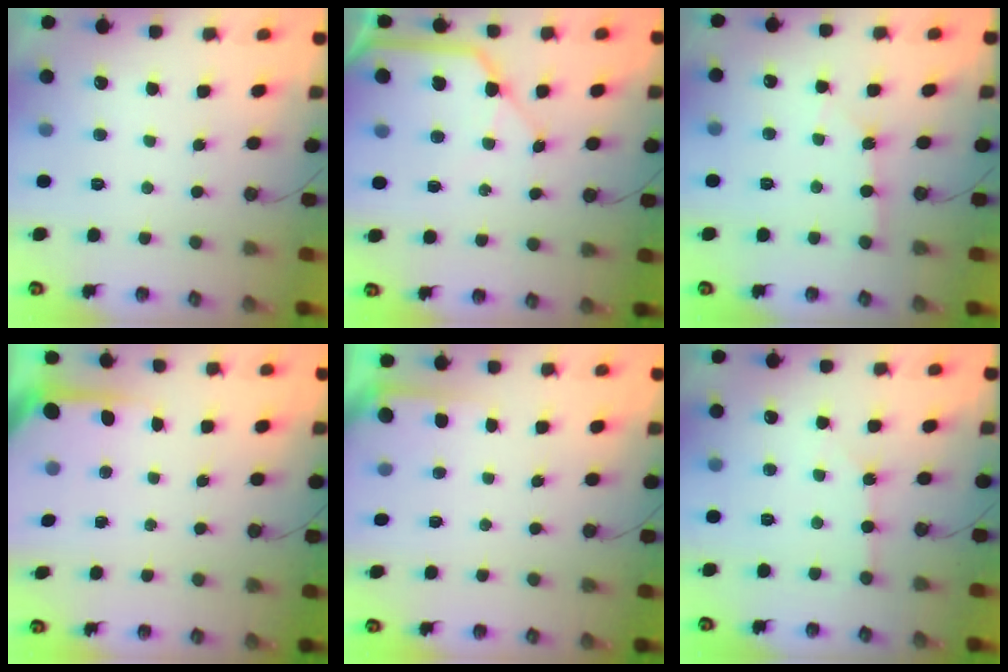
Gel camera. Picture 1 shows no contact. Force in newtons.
{"total": 10.2, "press": 10.1, "slide": 1.4}
{"total": 2.1, "press": 2.1, "slide": 0.3}
{"total": 3.6, "press": 3.6, "slide": 0.4}
{"total": 1.7, "press": 1.7, "slide": 0.3}
{"total": 2.4, "press": 2.3, "slide": 0.4}